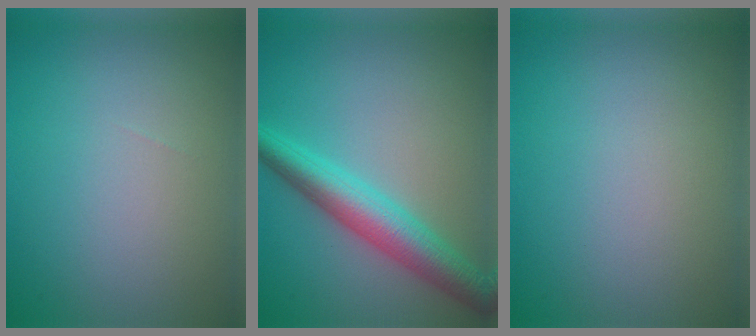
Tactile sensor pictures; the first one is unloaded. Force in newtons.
{"total": 5.6, "press": 5.6, "slide": 0.0}
{"total": 0.0}